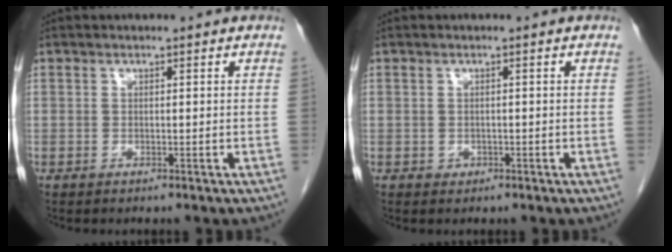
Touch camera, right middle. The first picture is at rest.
{"total": 0.7, "force": [-0.2, 0.6, 0.2], "torque": [-0.005, 0.001, -0.001]}